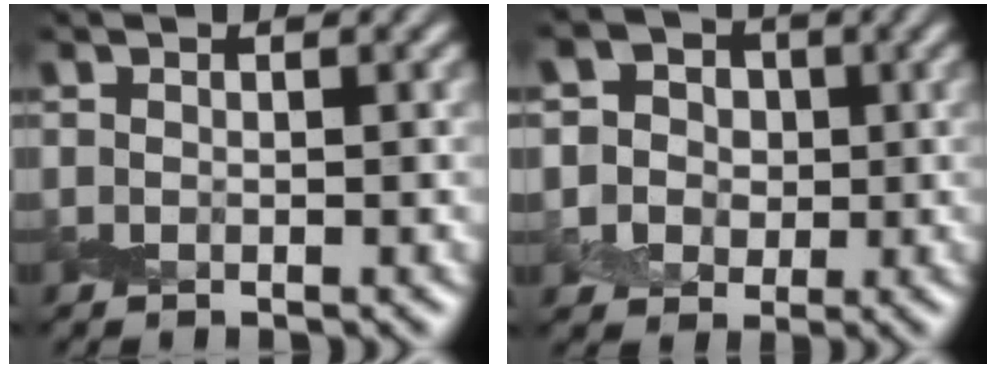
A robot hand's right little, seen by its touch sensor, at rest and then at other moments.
{"total": 6.4, "force": [1.5, 5.7, 2.3], "torque": [-0.037, 0.019, 0.007]}